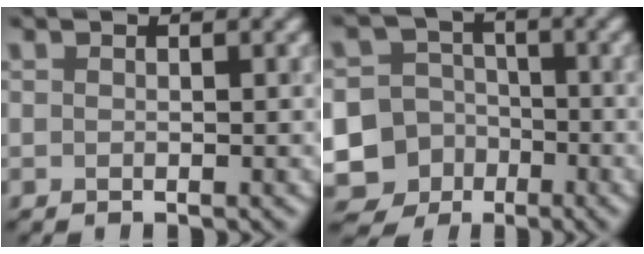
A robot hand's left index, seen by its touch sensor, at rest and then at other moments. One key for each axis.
{"total": 13.3, "fx": -5.8, "fy": 11.8, "fz": 2.2, "tx": -0.087, "ty": -0.036, "tz": -0.103}